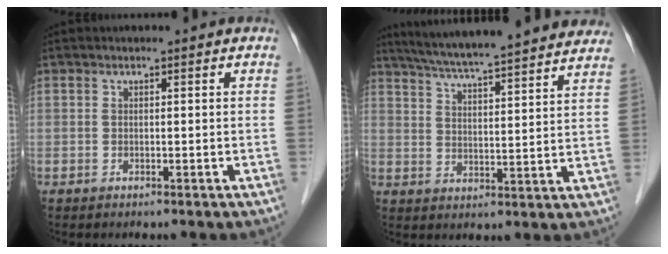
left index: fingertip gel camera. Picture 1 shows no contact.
{"total": 25.0, "force": [22.3, 2.0, 11.3], "torque": [-0.182, 0.007, 0.298]}